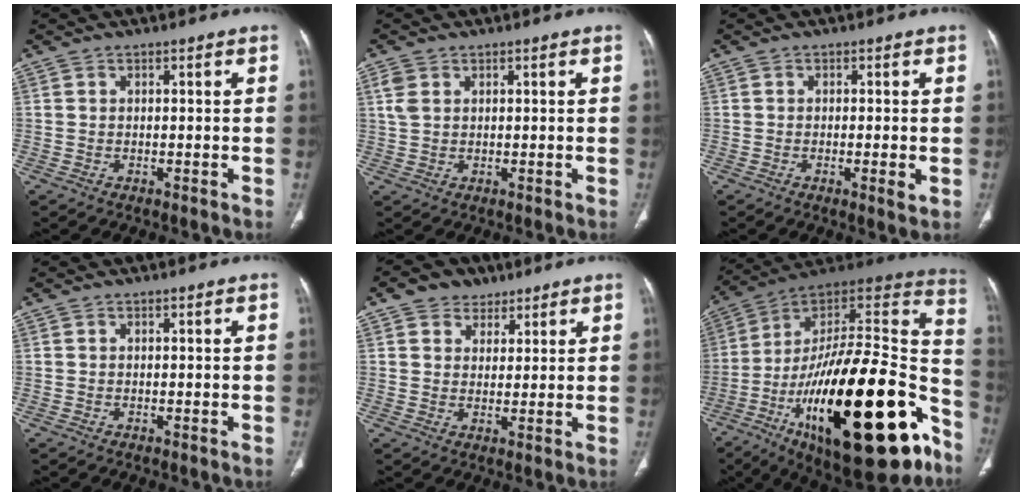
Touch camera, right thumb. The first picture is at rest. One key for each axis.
{"total": 3.1, "fx": 1.3, "fy": 2.1, "fz": 1.9, "tx": -0.043, "ty": 0.003, "tz": 0.035}
{"total": 2.7, "fx": -0.6, "fy": 0.5, "fz": 2.6, "tx": -0.048, "ty": -0.008, "tz": -0.012}
{"total": 0.0}
{"total": 5.7, "fx": 3.5, "fy": 4.4, "fz": 1.3, "tx": 0.003, "ty": -0.014, "tz": 0.056}
{"total": 41.1, "fx": -17.9, "fy": 15.1, "fz": 33.8, "tx": -0.476, "ty": 0.061, "tz": -0.282}